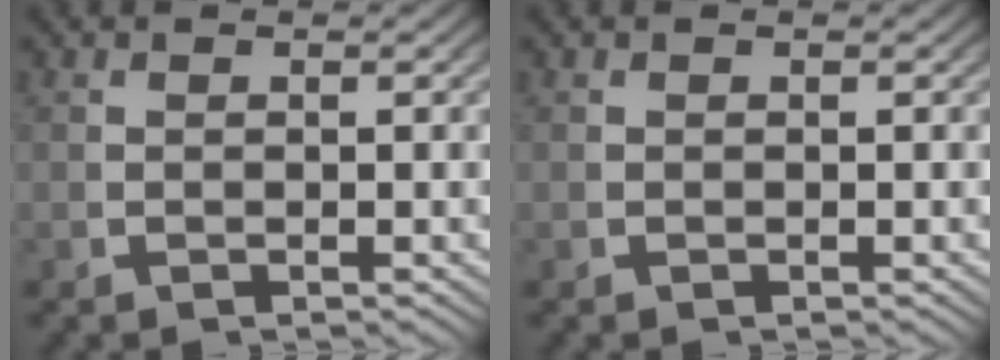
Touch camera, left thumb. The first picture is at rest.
{"total": 0.0}